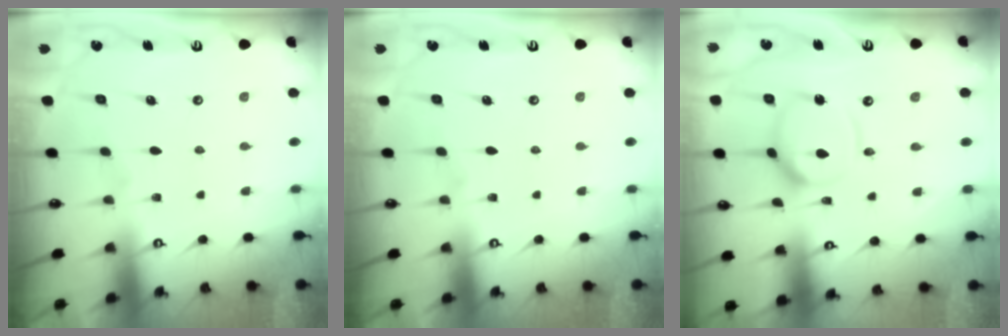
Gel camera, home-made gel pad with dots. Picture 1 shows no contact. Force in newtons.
{"total": 0.0}
{"total": 12.5, "press": 12.5, "slide": 1.4}